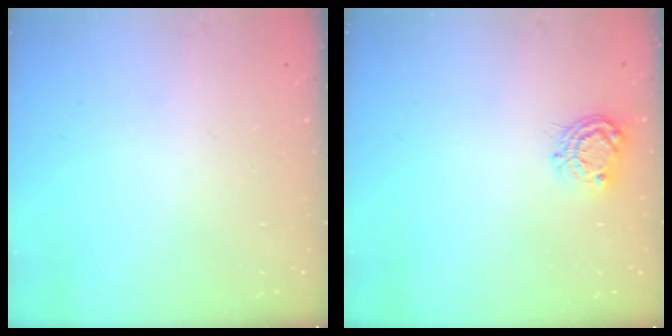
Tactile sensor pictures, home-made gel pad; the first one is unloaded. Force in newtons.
{"total": 7.6, "press": 7.6, "slide": 0.5}